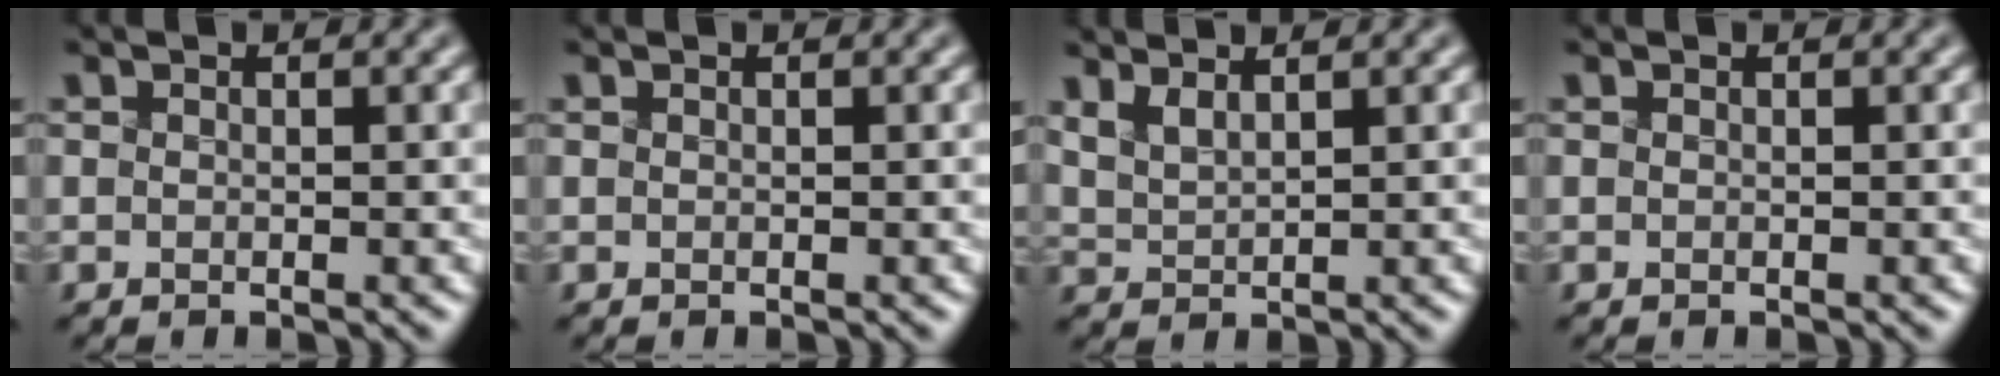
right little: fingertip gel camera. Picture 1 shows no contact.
{"total": 0.0}
{"total": 1.8, "force": [1.4, 0.3, 1.1], "torque": [-0.028, 0.005, 0.039]}
{"total": 0.0}